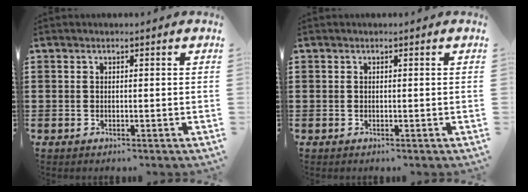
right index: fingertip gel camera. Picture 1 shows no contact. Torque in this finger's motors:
{"motor_torque": [0.06, 0.62, 0.00, 0.01]}